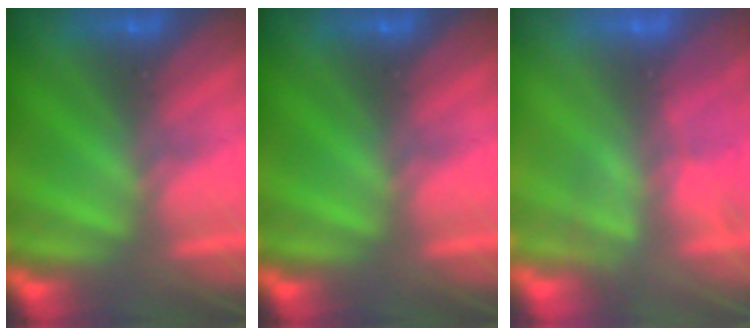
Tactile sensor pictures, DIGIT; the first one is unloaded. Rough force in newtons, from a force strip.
{"total": 0.0}
{"total": 2.8}